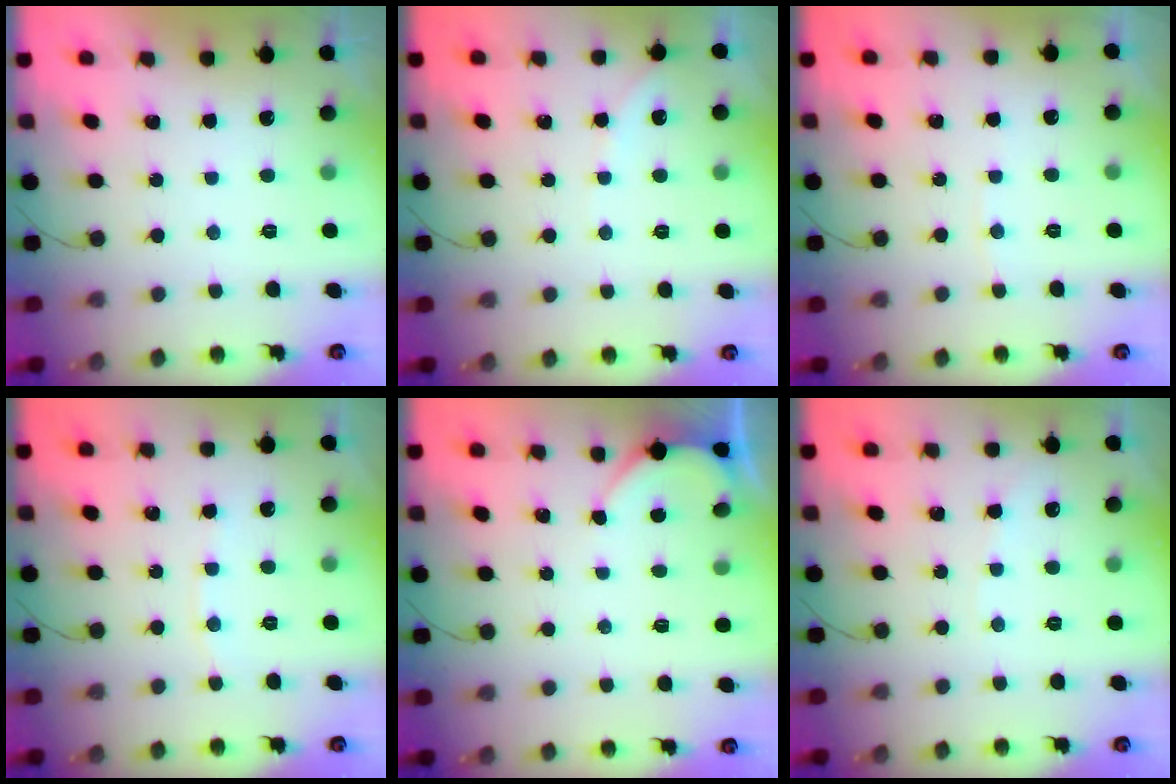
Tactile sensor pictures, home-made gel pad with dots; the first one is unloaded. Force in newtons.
{"total": 3.1, "press": 3.0, "slide": 0.5}
{"total": 2.5, "press": 2.5, "slide": 0.3}
{"total": 3.9, "press": 3.8, "slide": 0.3}
{"total": 2.3, "press": 2.3, "slide": 0.3}
{"total": 2.7, "press": 2.6, "slide": 0.4}